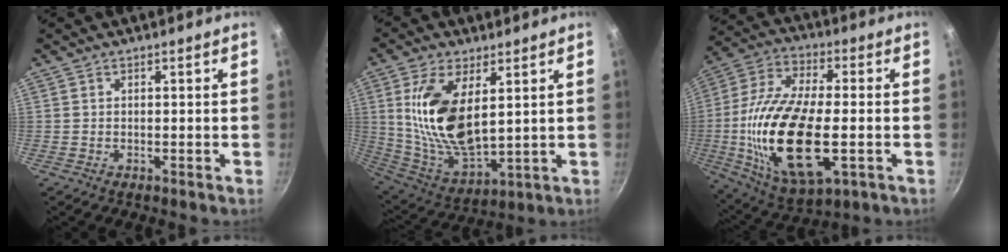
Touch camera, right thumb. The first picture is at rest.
{"total": 17.2, "force": [4.2, 8.2, 14.6], "torque": [-0.275, -0.023, 0.097]}
{"total": 24.1, "force": [-3.7, 10.7, 21.3], "torque": [-0.433, 0.002, -0.052]}